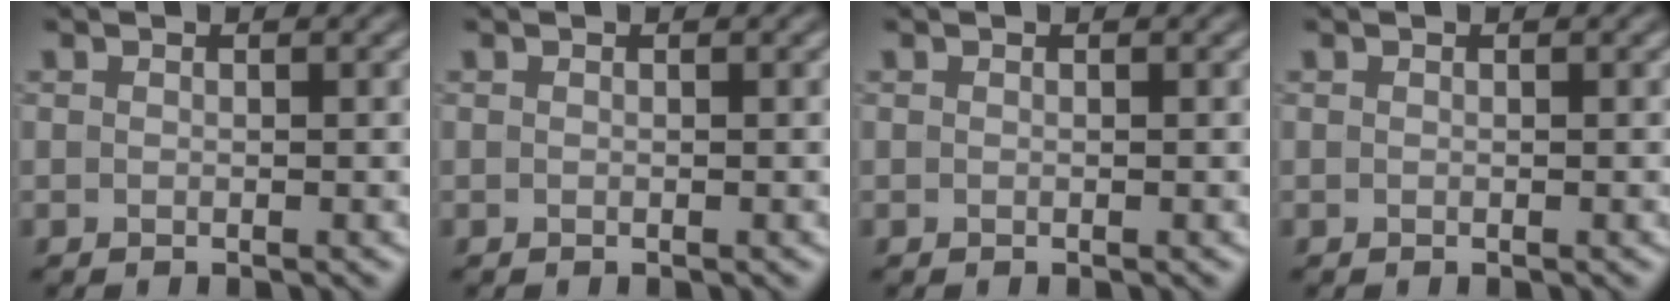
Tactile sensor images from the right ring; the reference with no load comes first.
{"total": 0.0}
{"total": 0.0}
{"total": 0.0}